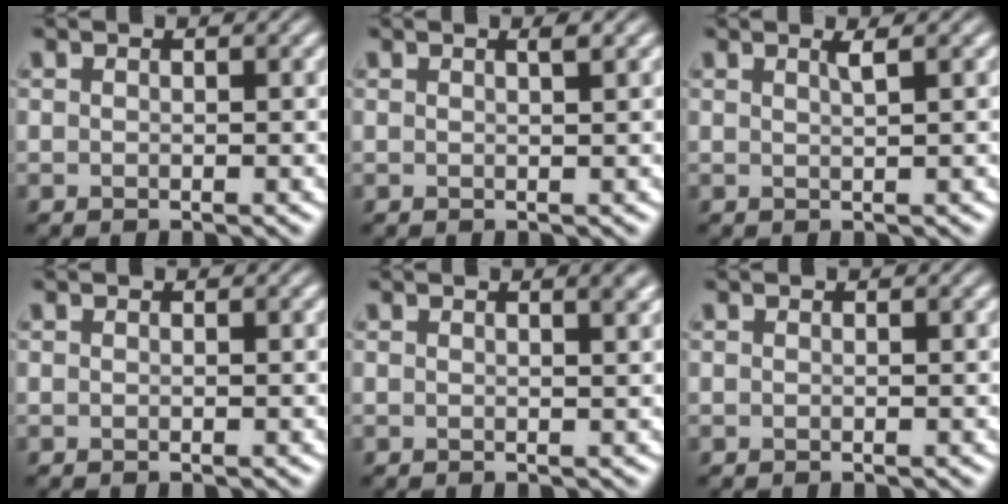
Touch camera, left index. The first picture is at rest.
{"total": 0.9, "force": [0.5, 0.2, 0.7], "torque": [-0.007, 0.002, 0.007]}
{"total": 1.2, "force": [0.6, 0.3, 1.0], "torque": [-0.010, 0.001, 0.008]}
{"total": 0.0}
{"total": 1.7, "force": [1.1, 0.6, 1.2], "torque": [-0.006, 0.005, 0.011]}
{"total": 0.0}